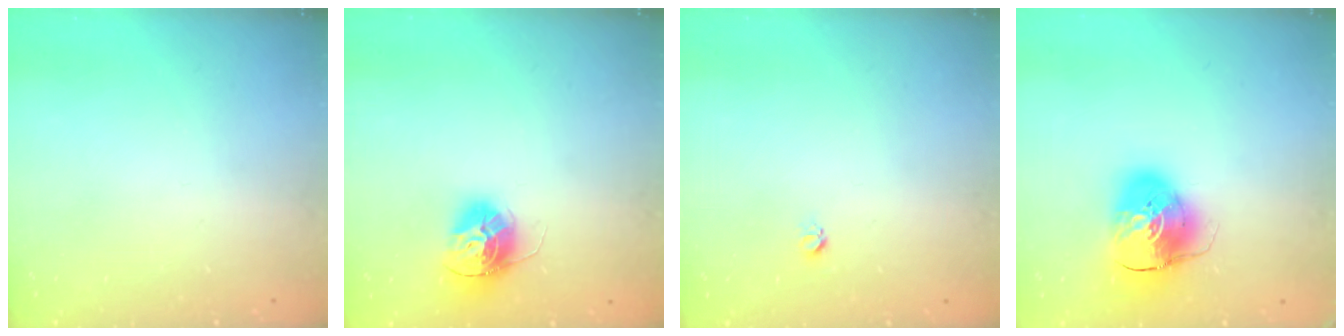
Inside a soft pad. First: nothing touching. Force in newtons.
{"total": 12.8, "press": 12.7, "slide": 1.3}
{"total": 3.0, "press": 2.9, "slide": 0.4}
{"total": 11.2, "press": 11.0, "slide": 1.9}